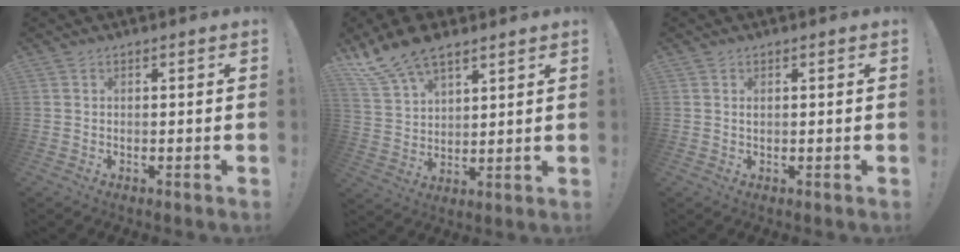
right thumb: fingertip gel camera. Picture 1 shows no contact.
{"total": 12.0, "force": [8.9, 5.7, 5.7], "torque": [-0.121, -0.041, 0.173]}
{"total": 0.5, "force": [0.3, 0.3, 0.4], "torque": [-0.011, 0.003, 0.005]}